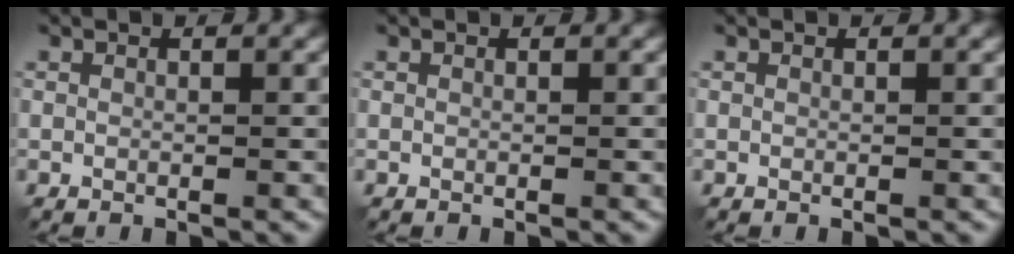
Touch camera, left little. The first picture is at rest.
{"total": 0.0}
{"total": 0.0}